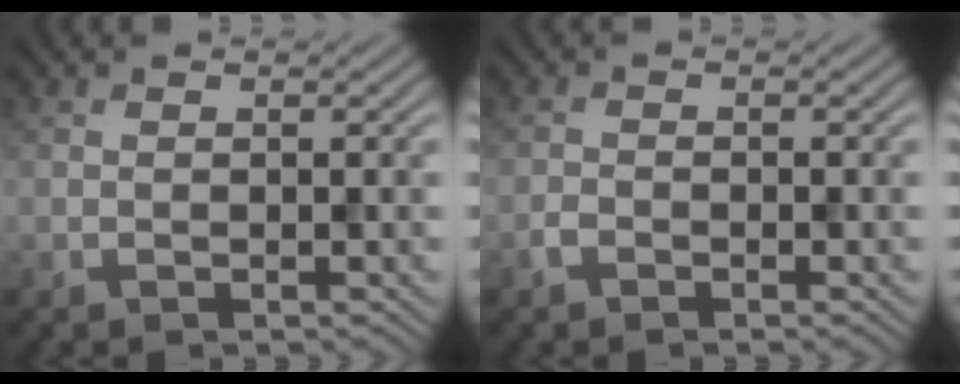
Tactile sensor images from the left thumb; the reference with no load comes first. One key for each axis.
{"total": 1.2, "fx": -0.9, "fy": 0.6, "fz": 0.5, "tx": -0.011, "ty": 0.001, "tz": -0.022}